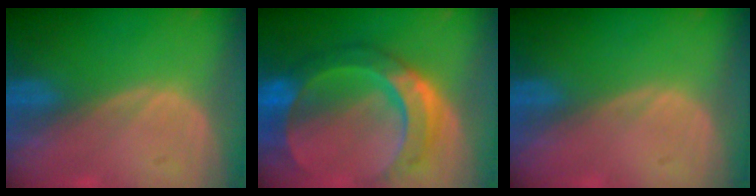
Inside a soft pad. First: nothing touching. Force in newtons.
{"total": 10.4, "press": 10.3, "slide": 1.0}
{"total": 0.0}